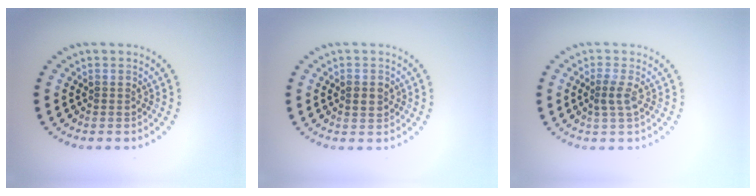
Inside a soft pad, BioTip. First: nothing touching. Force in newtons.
{"total": 1.4, "press": 1.4, "slide": 0.2}
{"total": 1.5, "press": 1.2, "slide": 0.9}